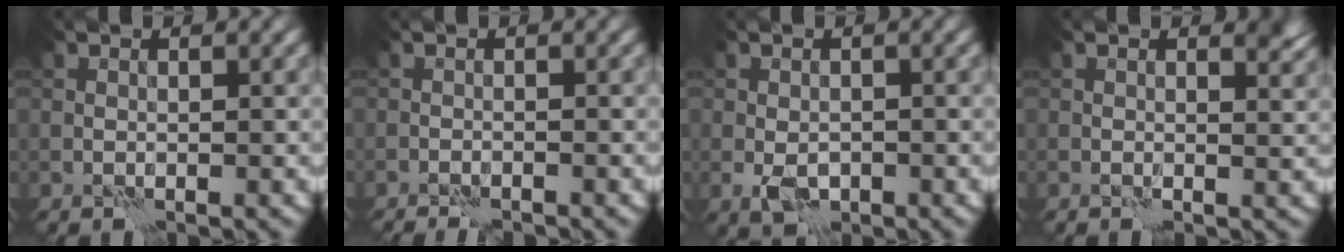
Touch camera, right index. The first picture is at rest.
{"total": 2.3, "force": [-2.1, 0.4, 0.8], "torque": [-0.012, 0.006, -0.033]}
{"total": 2.5, "force": [-0.8, 1.6, 1.8], "torque": [-0.034, -0.005, -0.014]}
{"total": 1.6, "force": [1.1, 0.5, 1.0], "torque": [-0.007, -0.005, 0.018]}